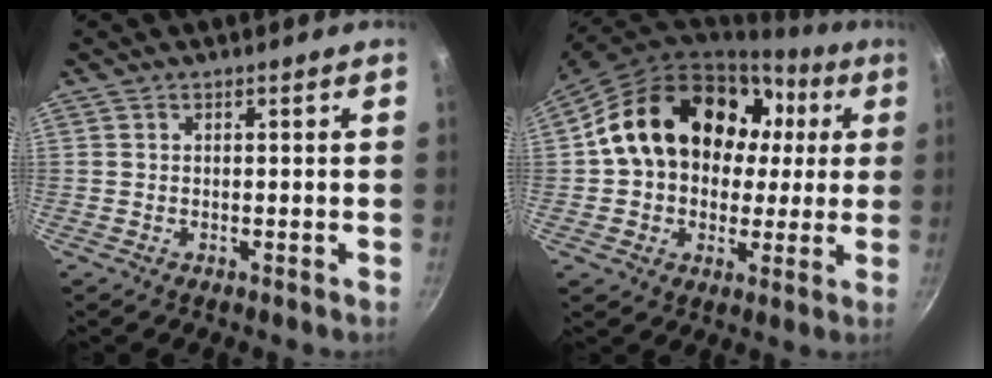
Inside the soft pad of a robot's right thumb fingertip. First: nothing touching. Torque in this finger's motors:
{"motor_torque": [2.44, 2.56, 0.88, -0.51, 0.25]}